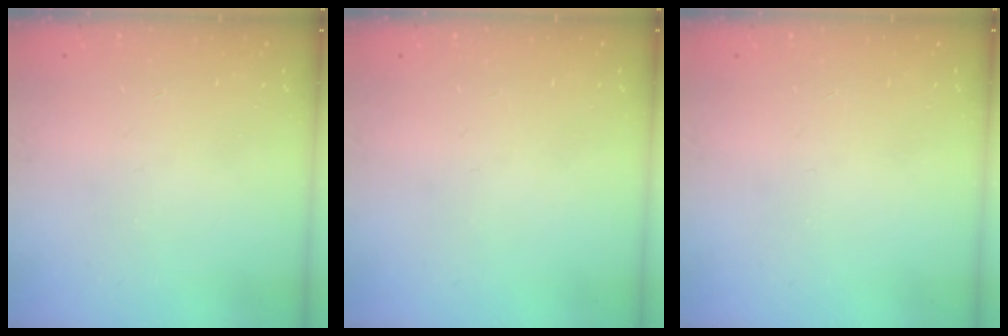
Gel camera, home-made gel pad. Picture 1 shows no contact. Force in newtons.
{"total": 0.0}
{"total": 0.0}